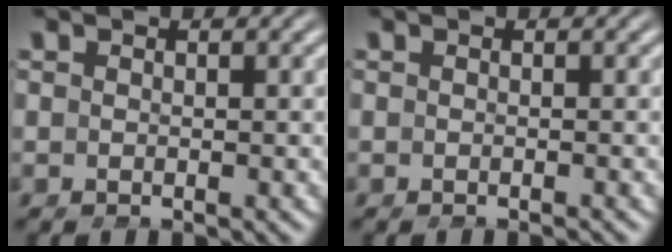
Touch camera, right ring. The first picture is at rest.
{"total": 0.9, "force": [-0.9, 0.2, 0.3], "torque": [-0.006, -0.003, -0.012]}